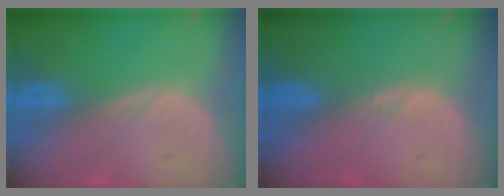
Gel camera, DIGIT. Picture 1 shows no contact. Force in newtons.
{"total": 0.8, "press": 0.8, "slide": 0.3}